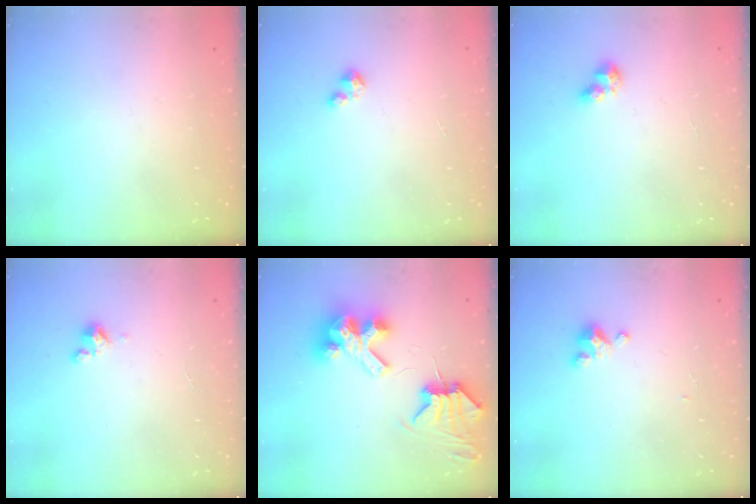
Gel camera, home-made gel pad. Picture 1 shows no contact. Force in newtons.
{"total": 1.7, "press": 1.7, "slide": 0.2}
{"total": 5.6, "press": 5.6, "slide": 0.4}
{"total": 1.8, "press": 1.7, "slide": 0.4}
{"total": 9.1, "press": 9.0, "slide": 1.3}
{"total": 2.3, "press": 2.2, "slide": 0.4}